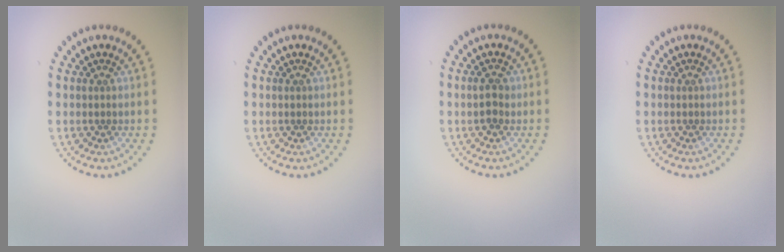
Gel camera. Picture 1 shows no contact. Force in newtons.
{"total": 0.0}
{"total": 1.6, "press": 1.5, "slide": 0.2}
{"total": 0.0}